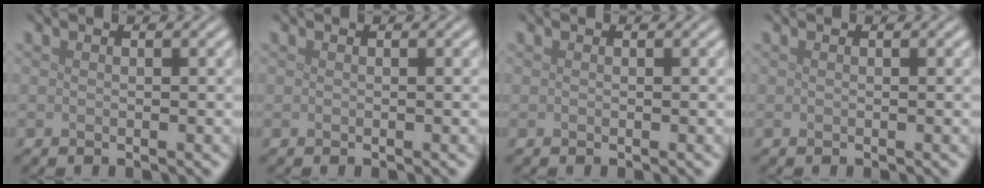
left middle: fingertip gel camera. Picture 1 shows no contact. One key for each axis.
{"total": 0.0}
{"total": 0.0}
{"total": 0.0}